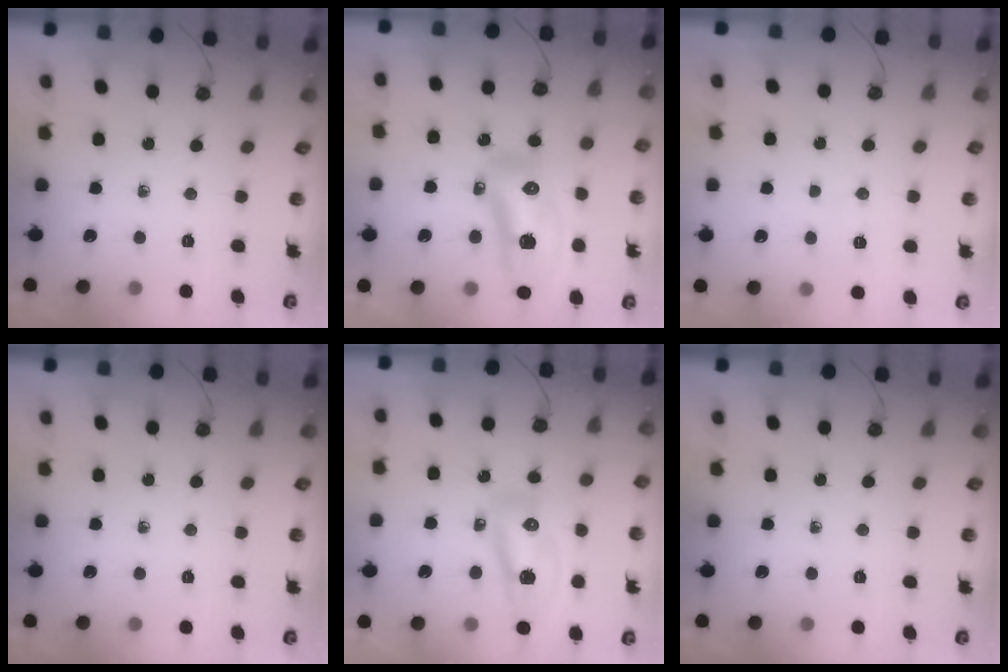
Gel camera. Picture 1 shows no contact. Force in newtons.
{"total": 15.9, "press": 15.8, "slide": 2.0}
{"total": 3.4, "press": 3.4, "slide": 0.5}
{"total": 0.0}
{"total": 10.0, "press": 9.9, "slide": 1.0}
{"total": 0.0}